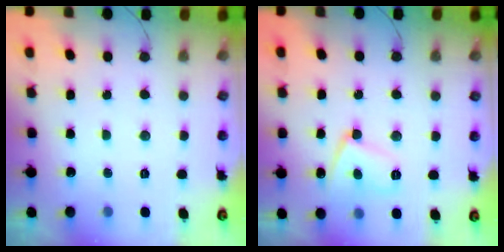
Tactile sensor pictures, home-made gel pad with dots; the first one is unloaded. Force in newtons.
{"total": 10.2, "press": 10.0, "slide": 2.0}